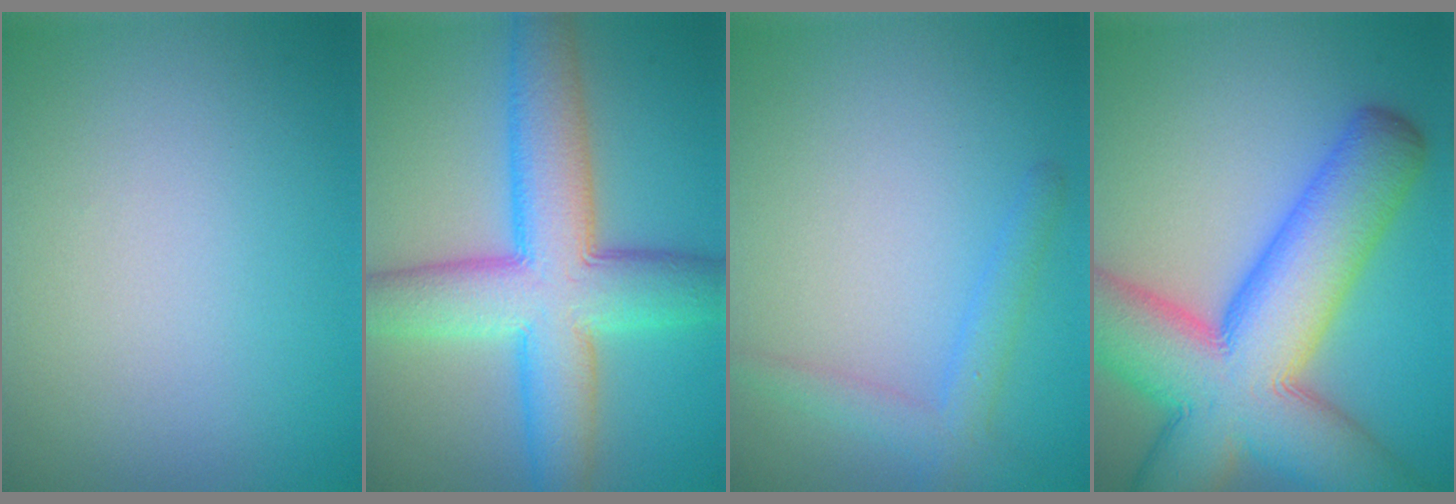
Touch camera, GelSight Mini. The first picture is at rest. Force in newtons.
{"total": 9.7, "press": 9.7, "slide": 0.1}
{"total": 2.4, "press": 2.4, "slide": 0.1}
{"total": 14.8, "press": 14.7, "slide": 0.7}